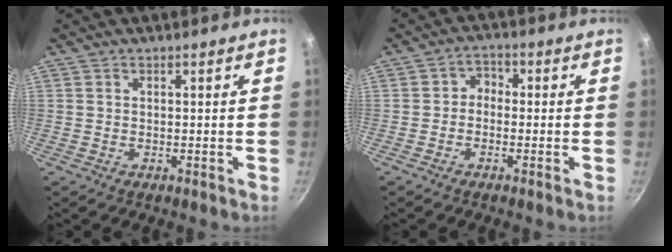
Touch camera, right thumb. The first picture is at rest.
{"total": 3.0, "force": [-0.8, 2.4, 1.5], "torque": [-0.010, 0.017, -0.024]}